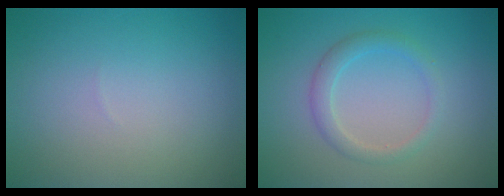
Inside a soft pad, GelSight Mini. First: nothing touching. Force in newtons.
{"total": 2.1, "press": 2.1, "slide": 0.2}